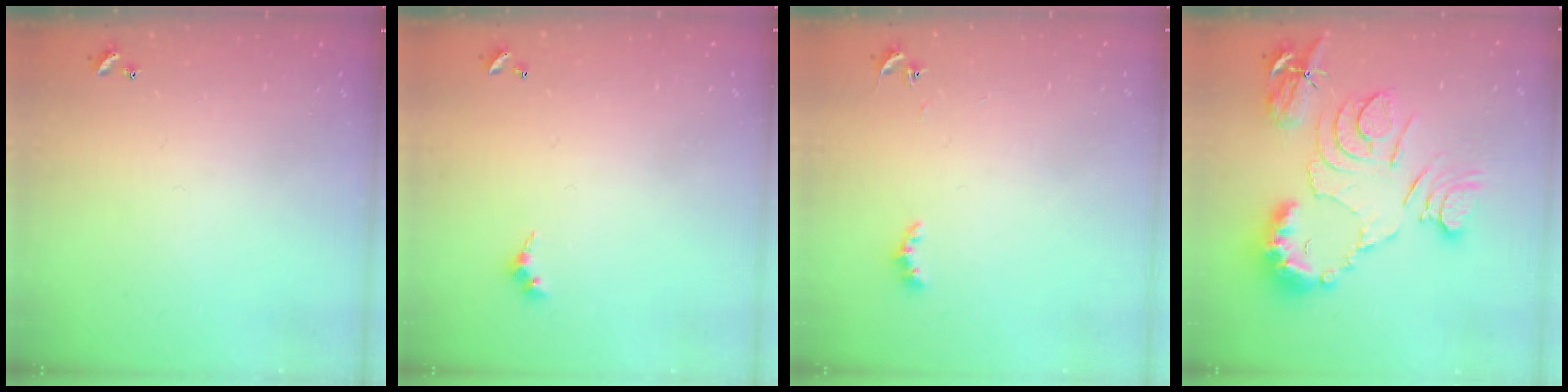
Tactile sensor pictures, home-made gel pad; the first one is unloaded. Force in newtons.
{"total": 3.0, "press": 2.9, "slide": 0.5}
{"total": 3.1, "press": 3.0, "slide": 0.6}
{"total": 15.6, "press": 15.6, "slide": 1.3}